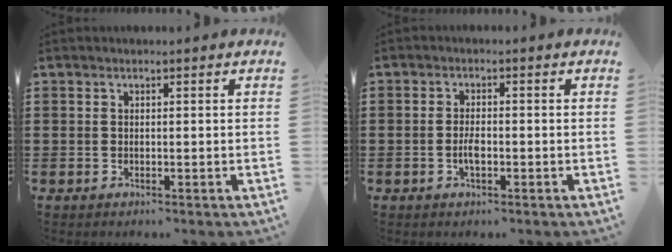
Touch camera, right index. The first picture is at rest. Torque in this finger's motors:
{"motor_torque": [2.14, 0.00, 0.07, 0.02]}